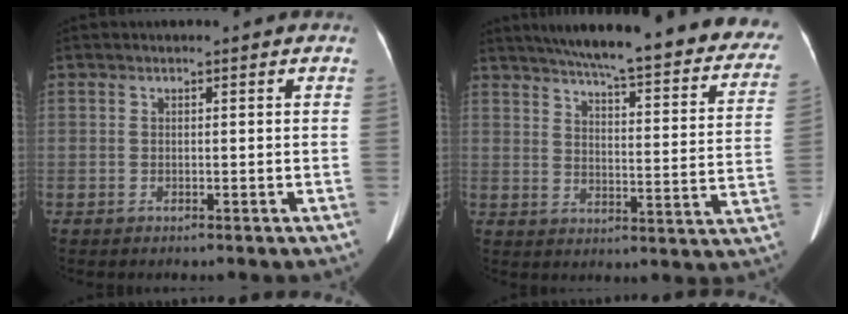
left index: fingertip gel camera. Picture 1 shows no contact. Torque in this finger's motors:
{"motor_torque": [0.84, -1.30, 0.05, 0.05]}